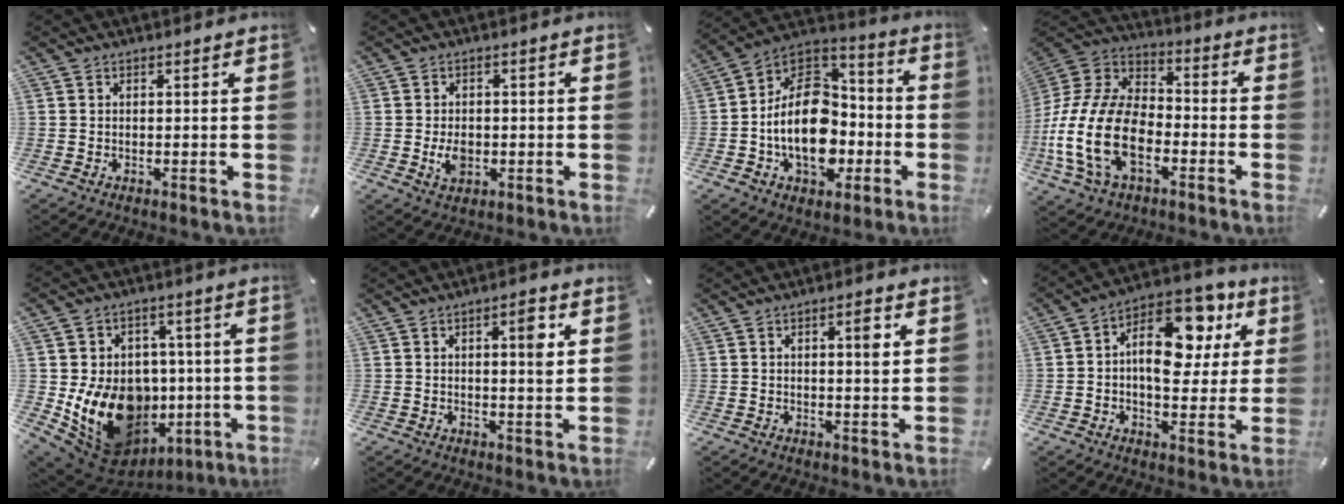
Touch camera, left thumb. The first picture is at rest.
{"total": 4.9, "force": [-1.0, 3.4, 3.4], "torque": [-0.078, -0.002, -0.021]}
{"total": 19.7, "force": [-4.6, 13.8, 13.3], "torque": [-0.245, 0.008, -0.077]}
{"total": 19.9, "force": [-7.6, 12.0, 13.9], "torque": [-0.307, 0.028, -0.136]}
{"total": 17.6, "force": [-2.9, 14.4, 9.7], "torque": [-0.171, -0.005, -0.026]}
{"total": 5.6, "force": [1.8, 1.4, 5.1], "torque": [-0.071, -0.009, 0.020]}
{"total": 4.1, "force": [1.1, 0.9, 3.8], "torque": [-0.052, -0.005, 0.011]}
{"total": 17.0, "force": [4.8, 10.5, 12.6], "torque": [-0.184, -0.027, 0.088]}